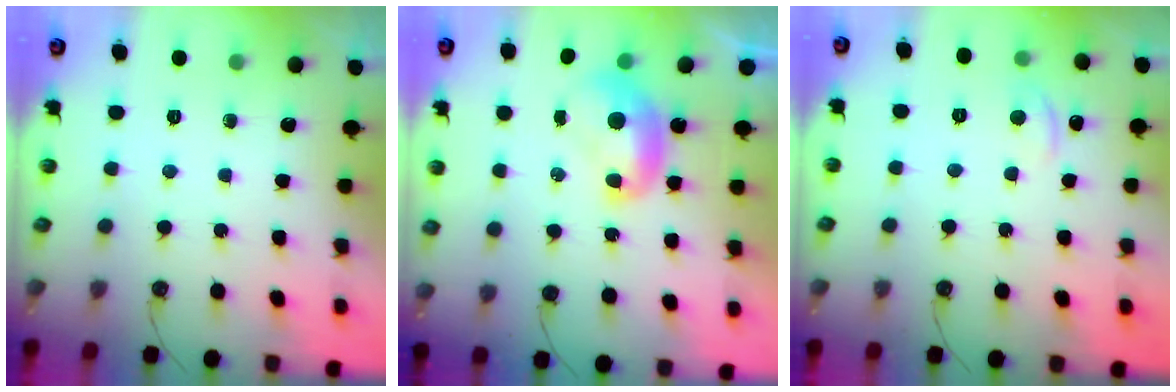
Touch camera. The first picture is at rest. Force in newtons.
{"total": 1.9, "press": 1.9, "slide": 0.2}
{"total": 1.2, "press": 1.1, "slide": 0.5}